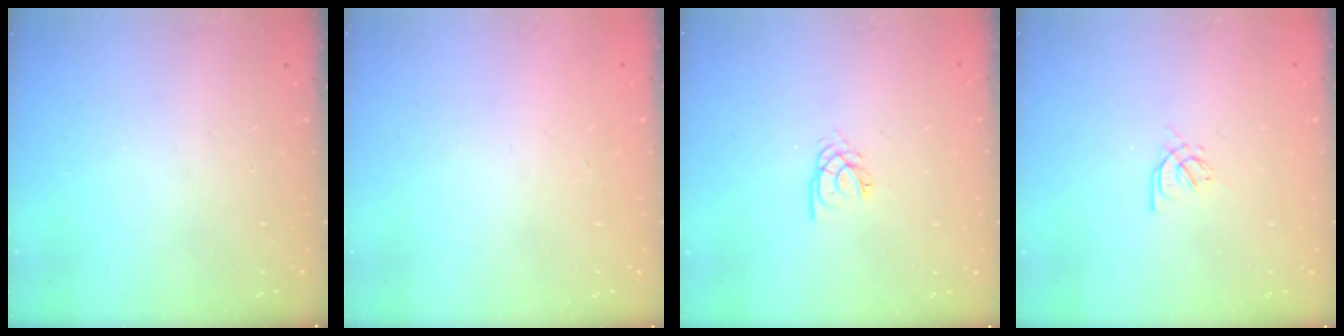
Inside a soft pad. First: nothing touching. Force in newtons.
{"total": 0.9, "press": 0.8, "slide": 0.2}
{"total": 2.8, "press": 2.7, "slide": 0.3}
{"total": 2.4, "press": 2.4, "slide": 0.5}